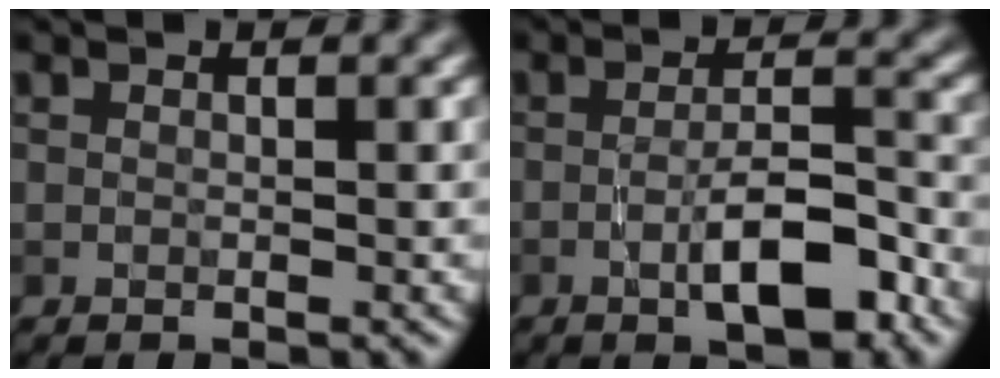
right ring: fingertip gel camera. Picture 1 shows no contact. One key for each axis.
{"total": 5.5, "fx": -2.2, "fy": 1.5, "fz": 4.8, "tx": -0.079, "ty": 0.008, "tz": -0.034}